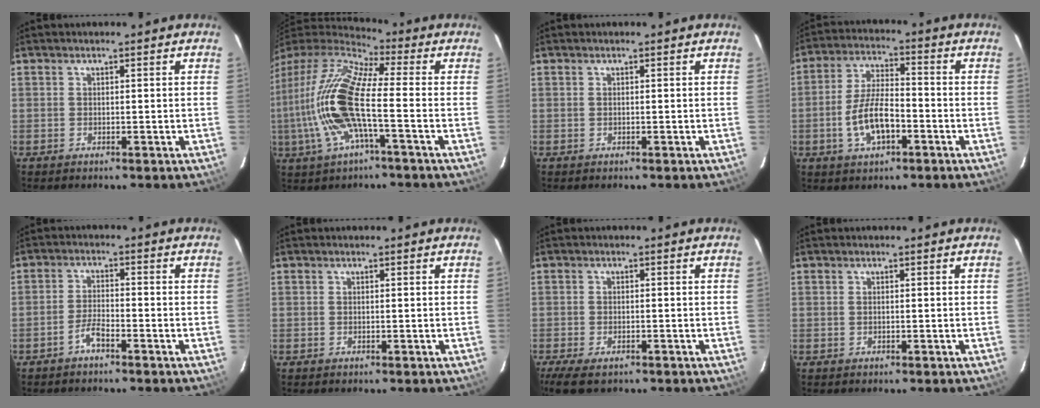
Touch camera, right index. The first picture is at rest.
{"total": 18.5, "force": [-2.6, 5.1, 17.6], "torque": [-0.350, 0.000, -0.061]}
{"total": 0.0}
{"total": 9.1, "force": [-3.3, 3.9, 7.5], "torque": [-0.156, 0.003, -0.056]}
{"total": 3.0, "force": [-2.3, 0.6, 1.8], "torque": [-0.047, 0.007, -0.047]}
{"total": 0.0}
{"total": 6.4, "force": [-4.5, 2.6, 3.8], "torque": [-0.093, -0.026, -0.079]}
{"total": 0.0}